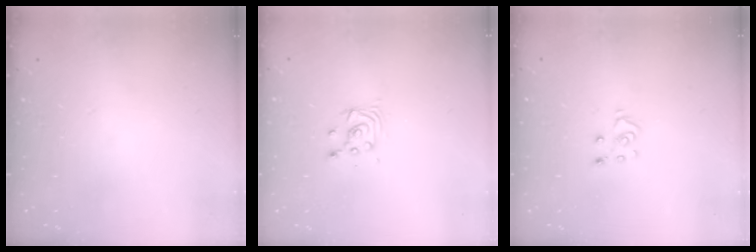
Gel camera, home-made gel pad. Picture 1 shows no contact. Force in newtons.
{"total": 3.4, "press": 3.4, "slide": 0.4}
{"total": 3.6, "press": 3.6, "slide": 0.2}